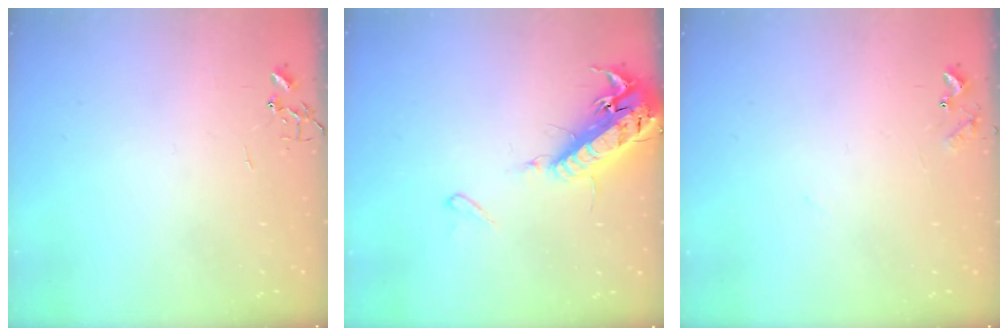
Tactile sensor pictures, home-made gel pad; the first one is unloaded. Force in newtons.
{"total": 17.4, "press": 16.9, "slide": 4.1}
{"total": 7.8, "press": 7.8, "slide": 0.5}